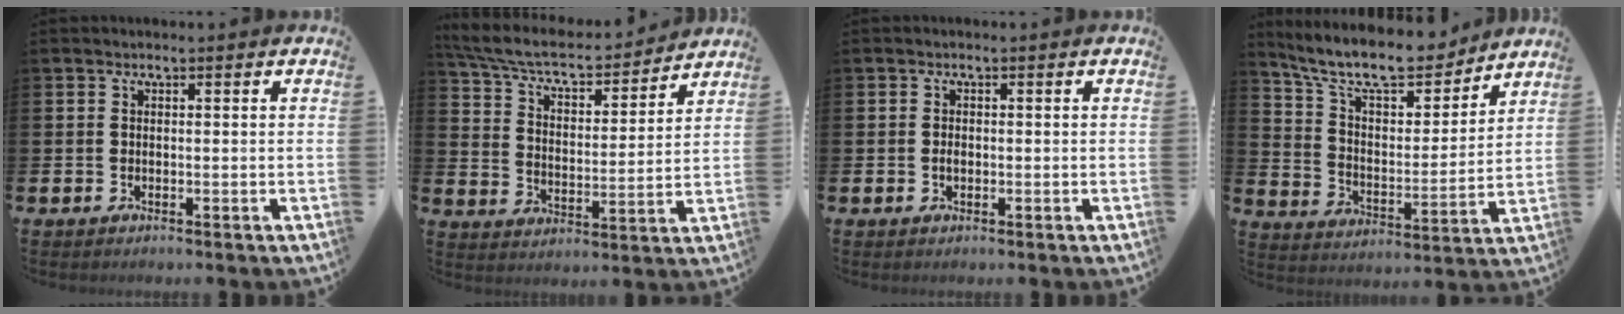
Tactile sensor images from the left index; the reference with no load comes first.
{"total": 6.9, "force": [6.2, 1.7, 2.4], "torque": [-0.085, -0.047, 0.103]}
{"total": 1.0, "force": [-0.2, 0.6, 0.7], "torque": [-0.010, 0.000, -0.006]}
{"total": 11.5, "force": [10.1, 3.1, 4.4], "torque": [-0.117, -0.066, 0.175]}